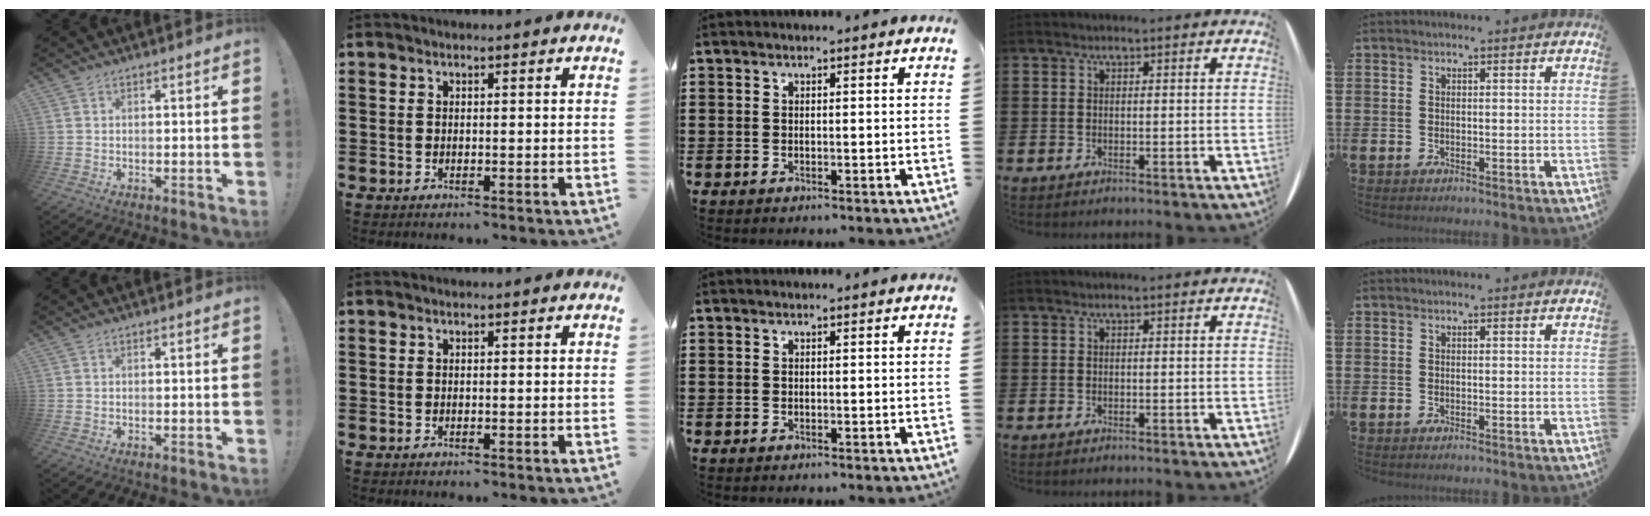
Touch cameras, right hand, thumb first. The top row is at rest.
{}